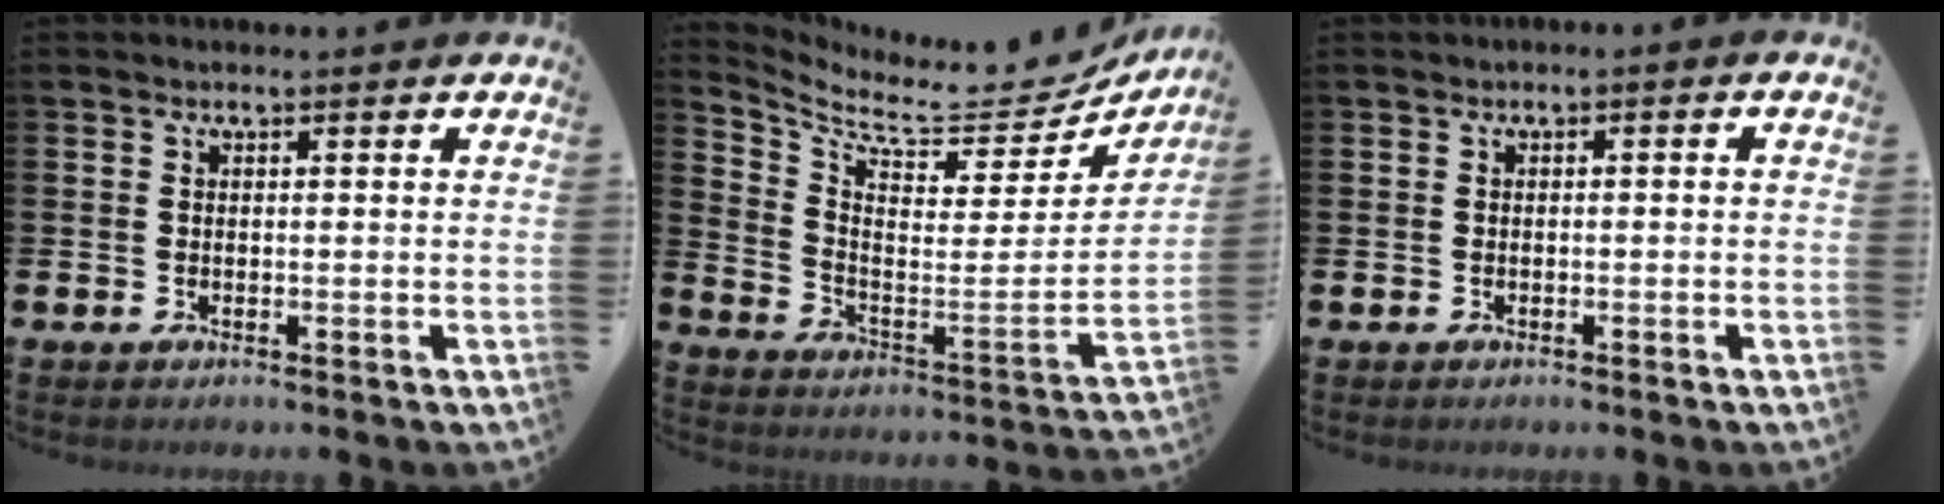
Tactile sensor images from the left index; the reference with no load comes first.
{"total": 7.9, "force": [6.9, 2.6, 3.0], "torque": [-0.067, -0.072, 0.110]}
{"total": 0.6, "force": [-0.6, 0.2, 0.1], "torque": [0.005, -0.005, -0.014]}